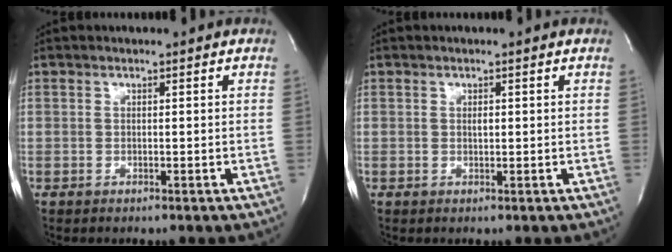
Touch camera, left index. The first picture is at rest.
{"total": 0.8, "force": [0.1, 0.3, 0.7], "torque": [-0.013, -0.001, 0.002]}